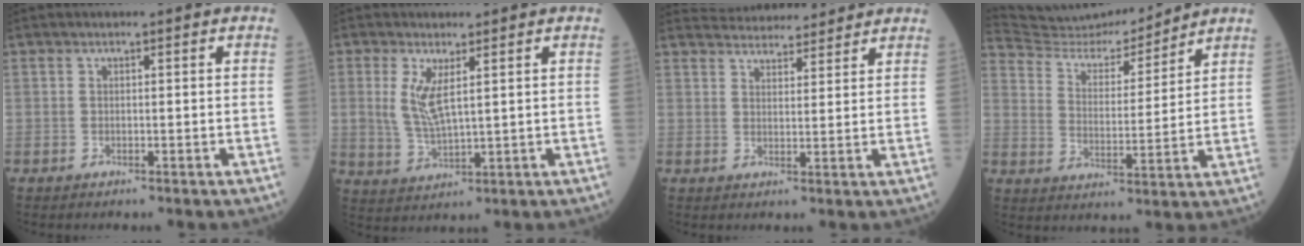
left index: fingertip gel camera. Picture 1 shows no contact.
{"total": 5.2, "force": [1.5, 1.3, 4.8], "torque": [-0.111, -0.001, 0.046]}
{"total": 10.4, "force": [10.0, 1.9, 2.1], "torque": [-0.026, 0.021, 0.137]}
{"total": 14.8, "force": [14.4, 1.3, 3.1], "torque": [-0.062, -0.004, 0.240]}